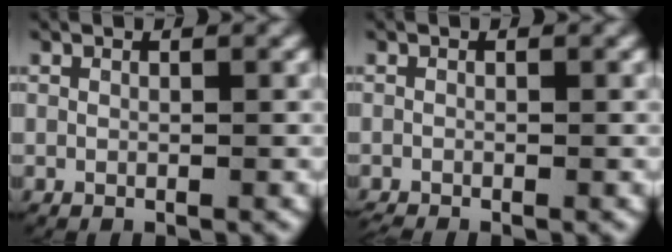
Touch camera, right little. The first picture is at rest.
{"total": 1.0, "force": [-1.0, 0.2, 0.2], "torque": [-0.011, -0.012, -0.012]}